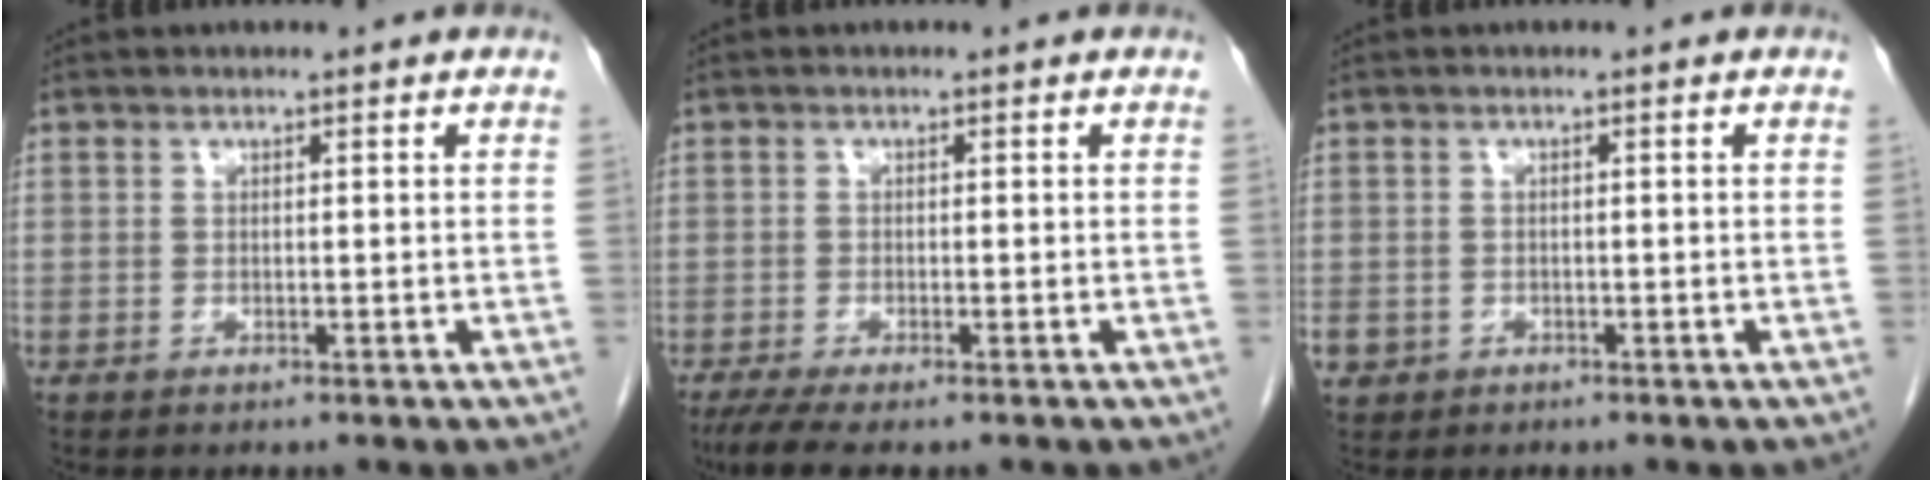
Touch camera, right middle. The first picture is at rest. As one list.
[{"total": 4.7, "force": [-3.5, 0.7, 3.1], "torque": [-0.058, -0.014, -0.058]}, {"total": 2.1, "force": [-0.9, 1.8, 0.5], "torque": [-0.009, 0.003, -0.009]}]